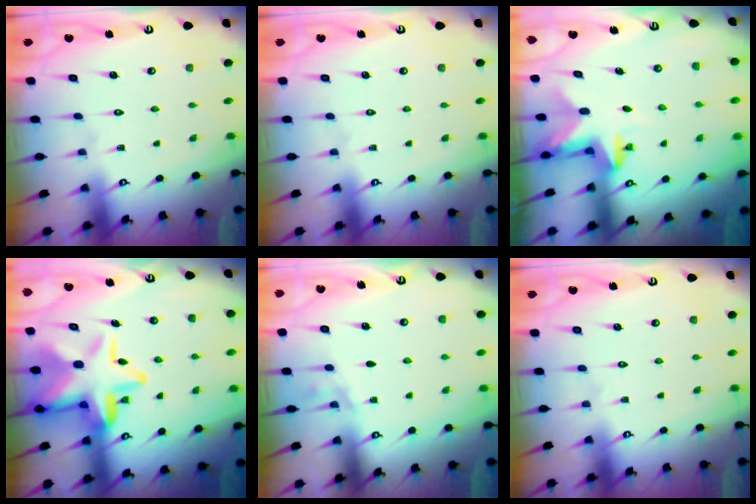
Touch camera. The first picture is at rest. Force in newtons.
{"total": 0.0}
{"total": 2.8, "press": 2.8, "slide": 0.6}
{"total": 16.3, "press": 16.0, "slide": 3.0}
{"total": 2.5, "press": 1.7, "slide": 1.8}
{"total": 0.0}